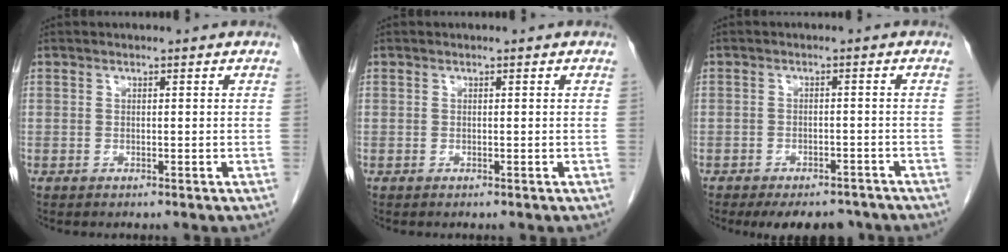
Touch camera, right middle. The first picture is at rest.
{"total": 0.0}
{"total": 8.7, "force": [-7.1, 3.9, 3.0], "torque": [-0.034, -0.002, -0.090]}